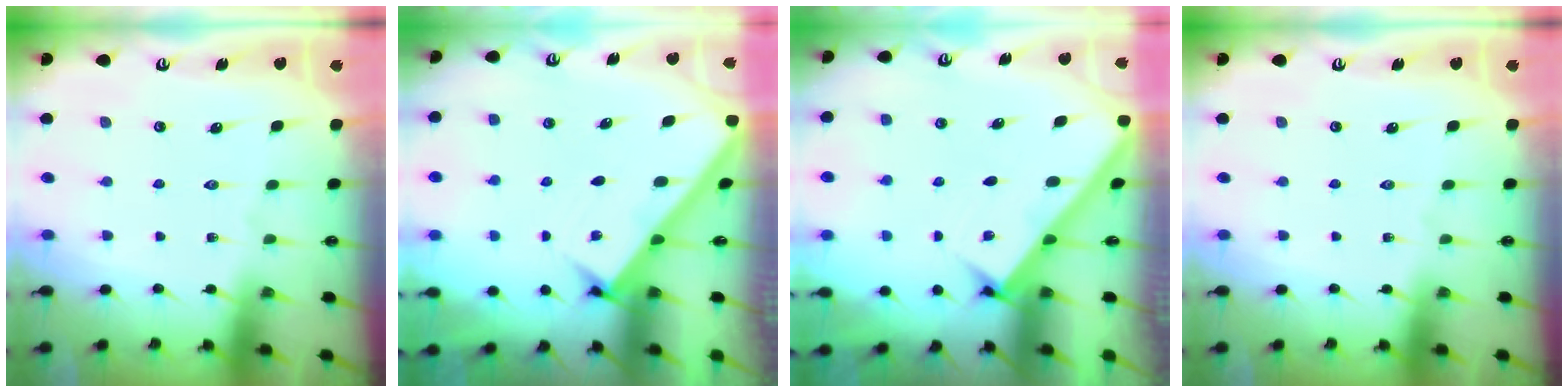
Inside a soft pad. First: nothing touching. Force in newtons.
{"total": 2.4, "press": 2.4, "slide": 0.2}
{"total": 2.7, "press": 2.7, "slide": 0.3}
{"total": 0.0}